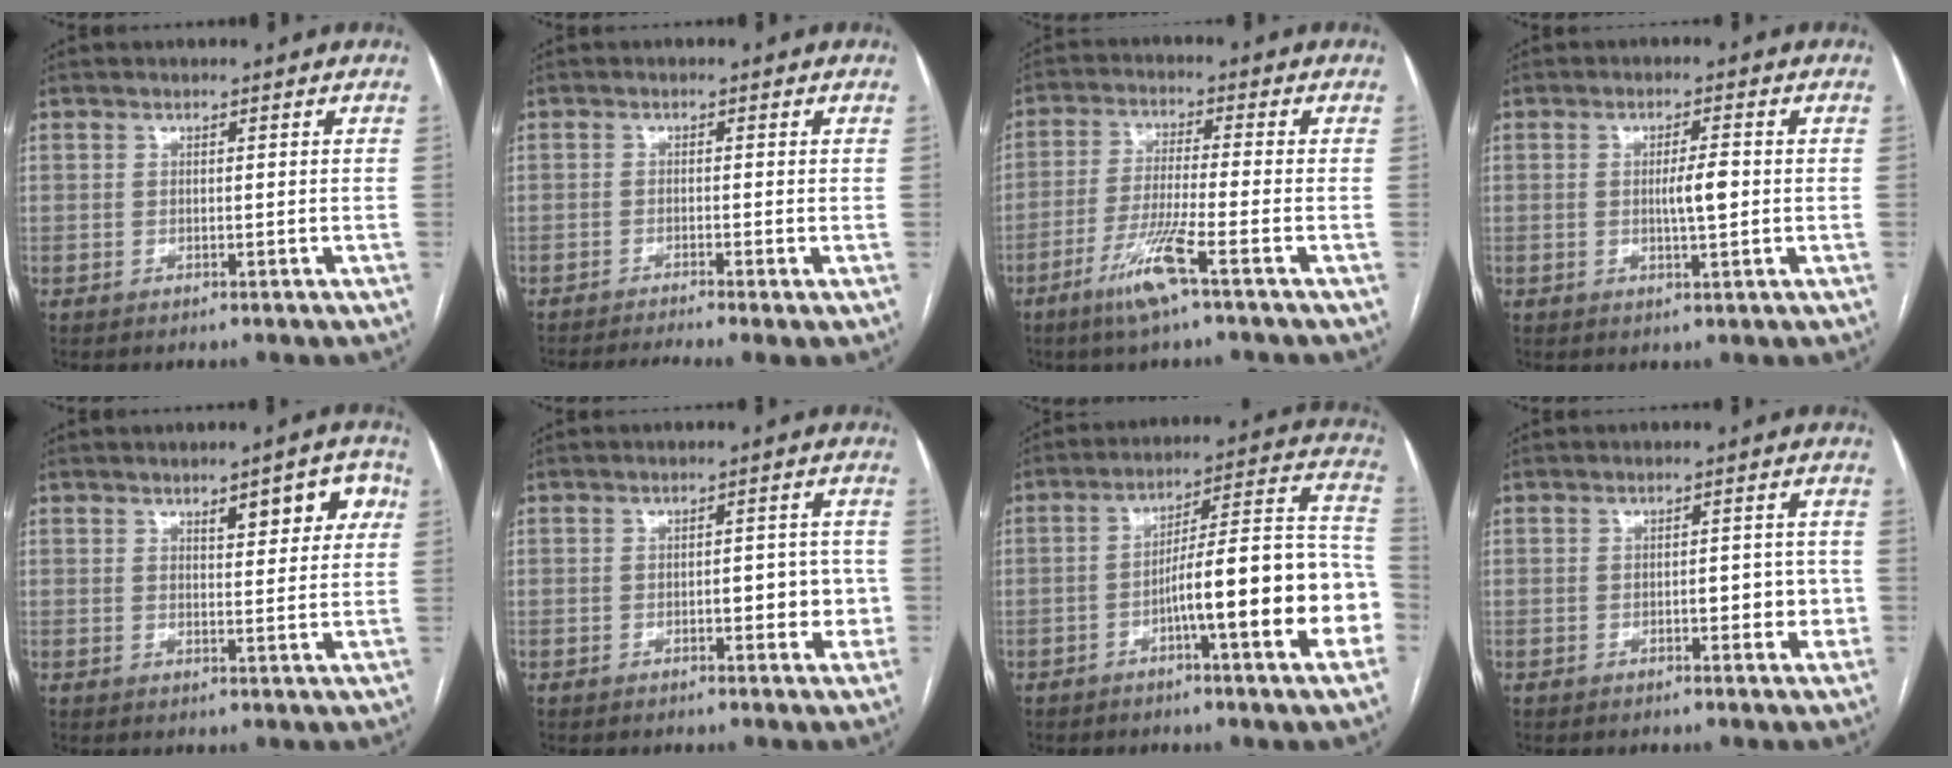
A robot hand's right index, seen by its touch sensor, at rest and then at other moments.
{"total": 4.7, "force": [-3.5, -0.3, 3.1], "torque": [-0.046, -0.004, -0.058]}
{"total": 8.1, "force": [-4.5, -0.7, 6.8], "torque": [-0.136, -0.016, -0.089]}
{"total": 3.9, "force": [-0.1, 0.6, 3.9], "torque": [-0.065, 0.000, 0.000]}
{"total": 6.6, "force": [2.9, 2.1, 5.6], "torque": [-0.063, 0.013, 0.035]}
{"total": 5.3, "force": [-1.2, 2.2, 4.7], "torque": [-0.054, 0.017, -0.012]}
{"total": 19.1, "force": [-5.3, 1.9, 18.3], "torque": [-0.194, 0.033, -0.072]}
{"total": 4.3, "force": [-1.0, 1.8, 3.8], "torque": [-0.045, 0.011, -0.011]}